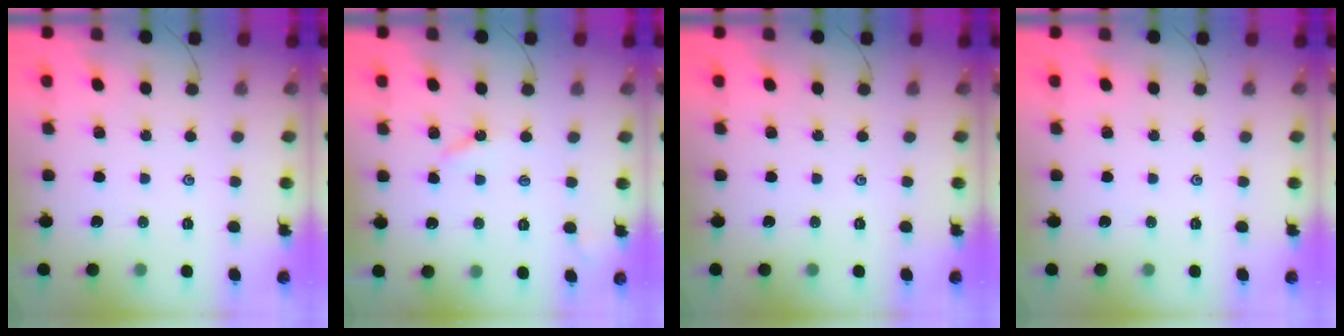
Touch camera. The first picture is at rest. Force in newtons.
{"total": 3.3, "press": 3.3, "slide": 0.6}
{"total": 0.0}
{"total": 0.0}